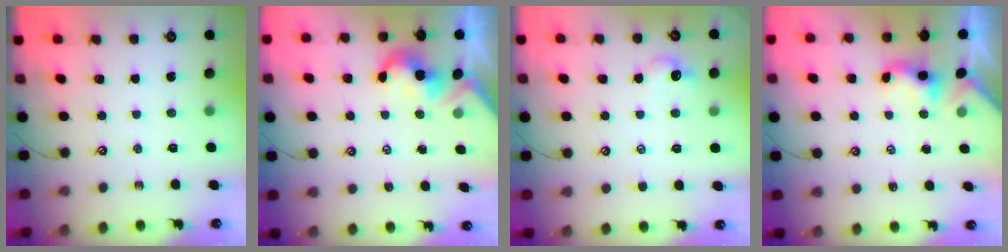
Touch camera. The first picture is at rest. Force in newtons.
{"total": 2.2, "press": 2.2, "slide": 0.4}
{"total": 1.2, "press": 1.0, "slide": 0.7}
{"total": 0.9, "press": 0.9, "slide": 0.3}